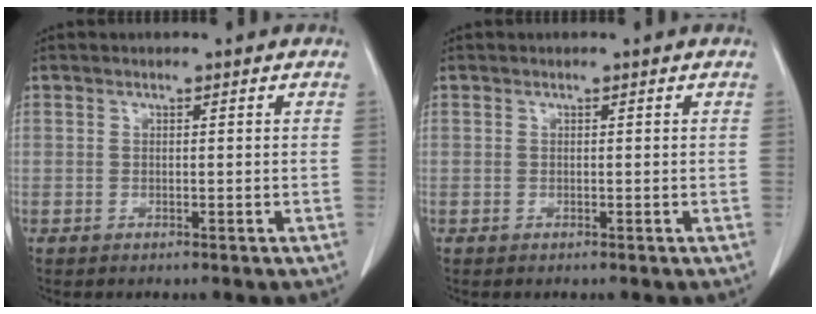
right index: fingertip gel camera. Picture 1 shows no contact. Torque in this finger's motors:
{"motor_torque": [-0.10, -0.03, 0.00, 0.00]}